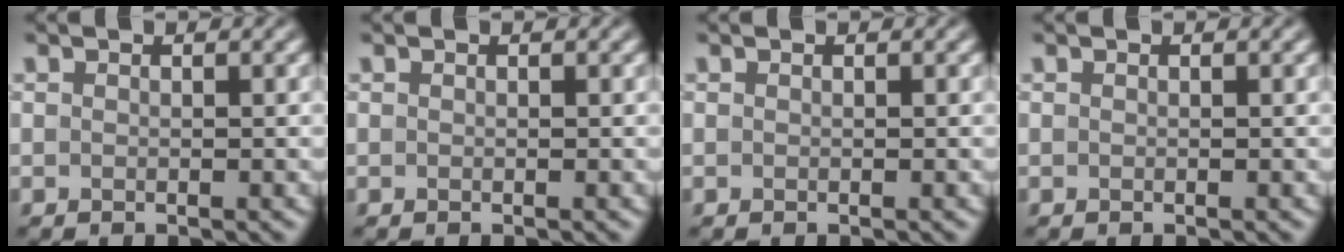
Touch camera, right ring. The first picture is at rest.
{"total": 0.0}
{"total": 0.0}
{"total": 0.0}